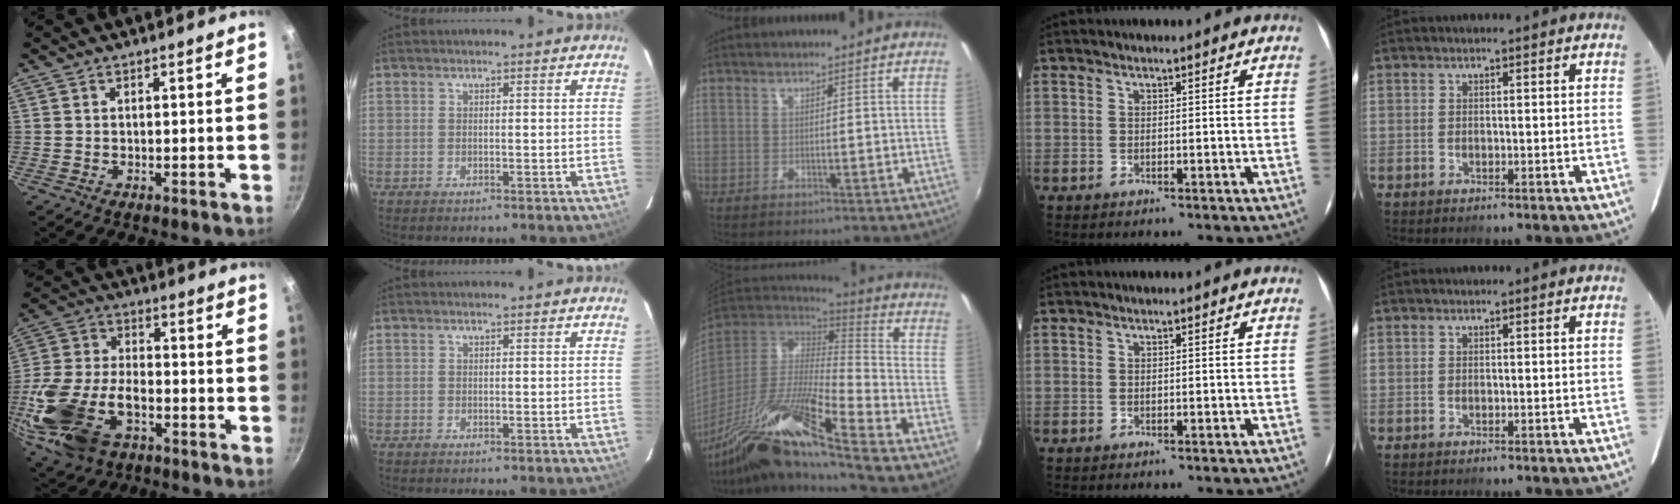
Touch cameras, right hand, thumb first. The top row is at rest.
{"thumb": {"total": 21.3, "force": [-8.3, 12.5, 15.1], "torque": [-0.325, 0.017, -0.159]}, "middle": {"total": 18.7, "force": [-12.5, 0.5, 13.9], "torque": [-0.250, -0.025, -0.248]}}